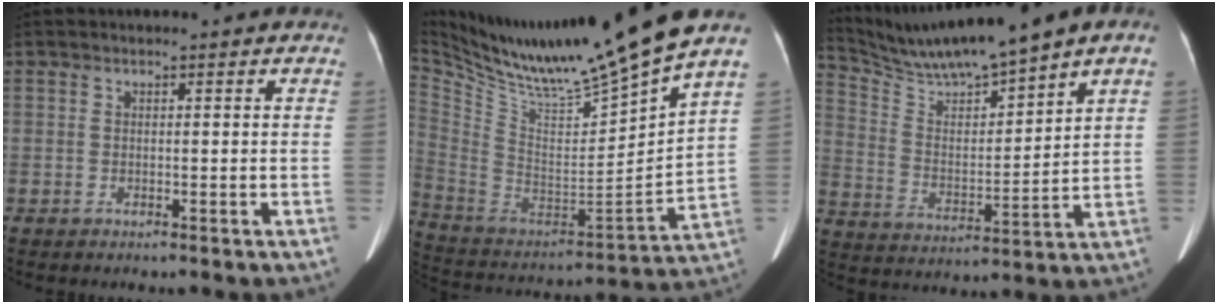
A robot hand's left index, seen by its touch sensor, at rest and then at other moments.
{"total": 23.3, "force": [19.4, -1.4, 12.9], "torque": [-0.236, -0.044, 0.335]}
{"total": 12.7, "force": [11.2, -0.9, 6.0], "torque": [-0.119, 0.007, 0.213]}